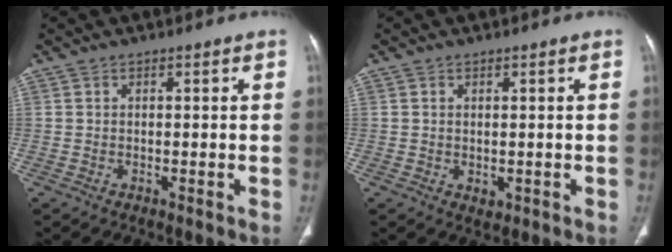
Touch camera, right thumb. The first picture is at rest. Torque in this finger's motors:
{"motor_torque": [-0.26, 0.09, -0.27, 0.13, 0.06]}